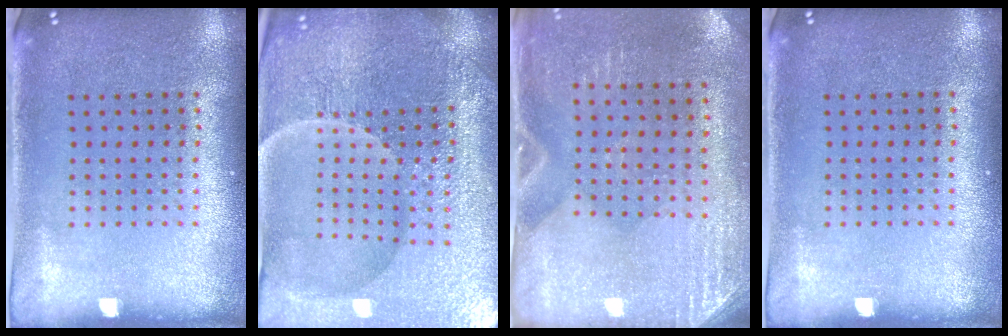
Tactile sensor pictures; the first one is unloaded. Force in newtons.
{"total": 5.3, "press": 5.0, "slide": 1.5}
{"total": 2.8, "press": 2.5, "slide": 1.3}
{"total": 0.0}